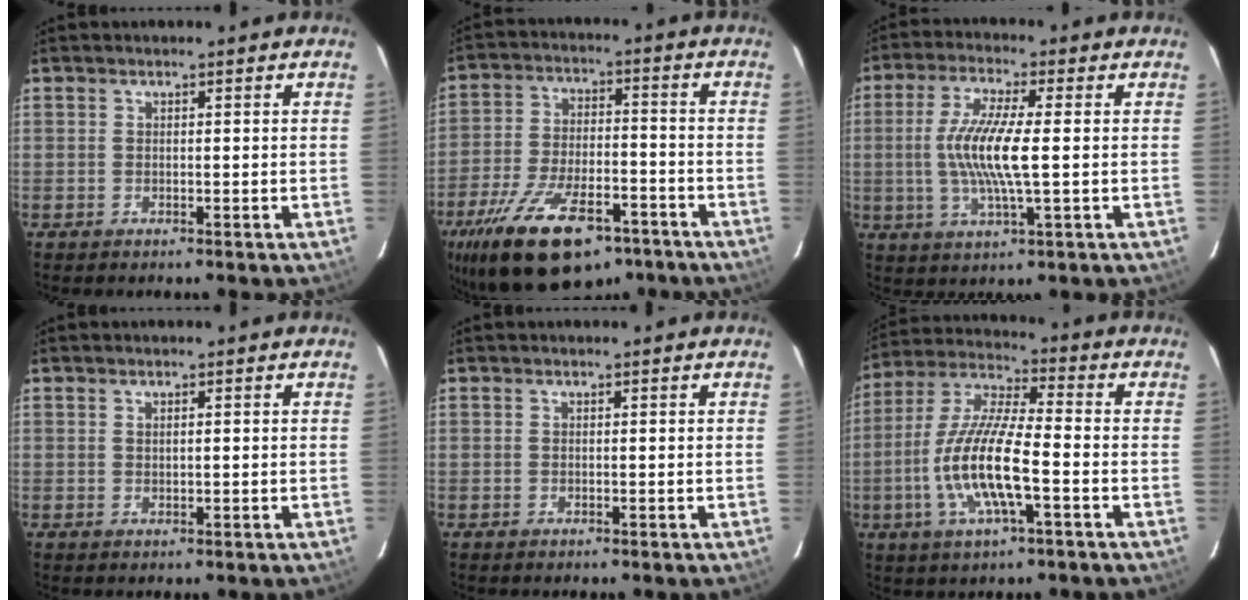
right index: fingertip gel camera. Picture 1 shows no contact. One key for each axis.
{"total": 22.7, "fx": -14.6, "fy": 10.1, "fz": 14.1, "tx": -0.284, "ty": -0.028, "tz": -0.230}
{"total": 10.7, "fx": -0.3, "fy": 1.4, "fz": 10.6, "tx": -0.209, "ty": -0.002, "tz": -0.007}
{"total": 0.7, "fx": 0.3, "fy": 0.2, "fz": 0.6, "tx": -0.012, "ty": 0.003, "tz": 0.007}
{"total": 0.0}
{"total": 14.5, "fx": -4.0, "fy": 3.0, "fz": 13.6, "tx": -0.281, "ty": -0.005, "tz": -0.081}